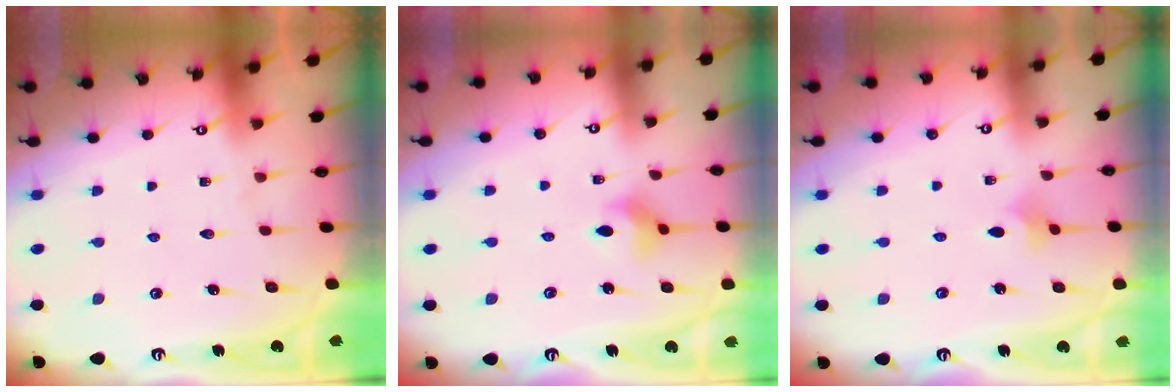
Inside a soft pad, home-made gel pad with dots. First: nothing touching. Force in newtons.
{"total": 3.9, "press": 3.9, "slide": 0.6}
{"total": 2.6, "press": 2.5, "slide": 0.5}